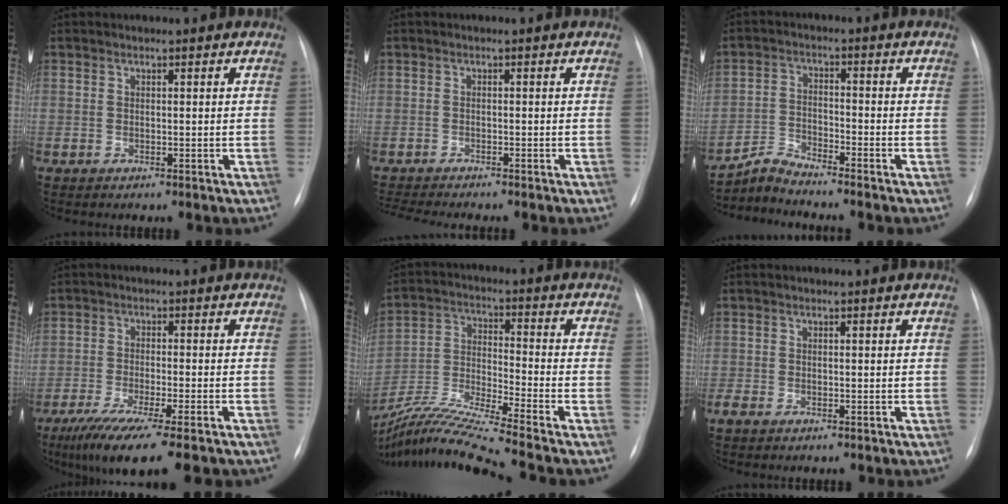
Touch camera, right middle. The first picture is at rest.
{"total": 5.1, "force": [-4.6, -0.7, 2.0], "torque": [-0.034, -0.014, -0.073]}
{"total": 4.1, "force": [-4.0, -0.6, -0.4], "torque": [-0.003, -0.016, -0.077]}
{"total": 12.0, "force": [-8.8, 0.9, 8.1], "torque": [-0.132, -0.033, -0.135]}
{"total": 13.6, "force": [-11.7, -2.5, 6.5], "torque": [-0.133, -0.023, -0.212]}
{"total": 1.3, "force": [-0.8, 0.6, 0.8], "torque": [-0.023, -0.004, -0.011]}